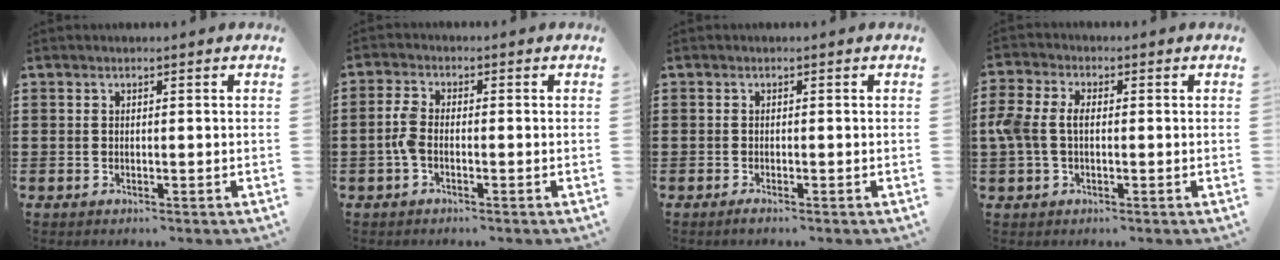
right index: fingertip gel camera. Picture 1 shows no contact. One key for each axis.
{"total": 3.1, "fx": -1.0, "fy": 1.4, "fz": 2.6, "tx": -0.069, "ty": -0.003, "tz": -0.024}
{"total": 0.8, "fx": -0.6, "fy": -0.2, "fz": 0.4, "tx": -0.008, "ty": -0.007, "tz": -0.011}
{"total": 4.7, "fx": -0.2, "fy": 2.9, "fz": 3.7, "tx": -0.110, "ty": -0.005, "tz": -0.016}